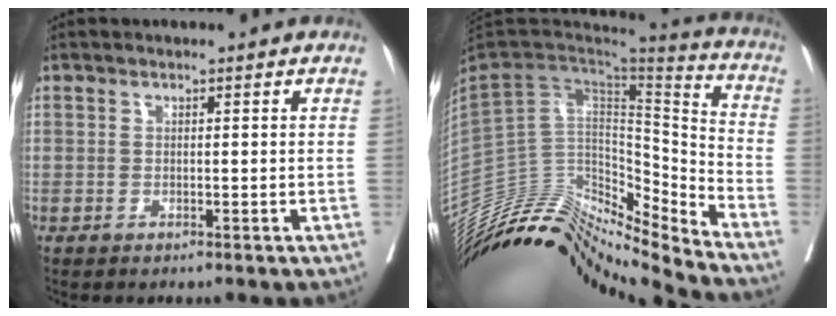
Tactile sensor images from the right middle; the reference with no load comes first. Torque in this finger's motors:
{"motor_torque": [-0.88, -1.25, -0.15, 0.00]}